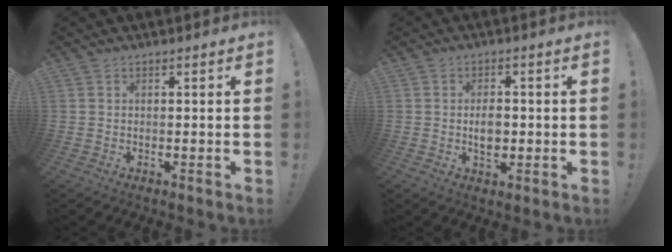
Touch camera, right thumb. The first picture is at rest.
{"total": 4.9, "force": [-0.7, 3.5, 3.4], "torque": [-0.032, -0.002, -0.016]}